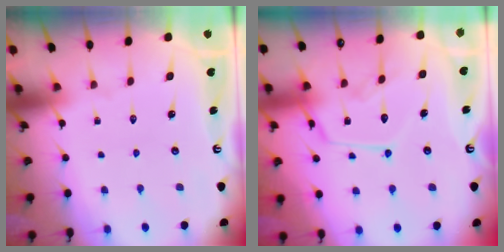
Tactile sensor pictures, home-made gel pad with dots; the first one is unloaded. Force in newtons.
{"total": 13.2, "press": 13.1, "slide": 1.1}